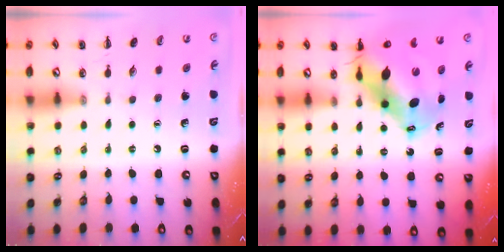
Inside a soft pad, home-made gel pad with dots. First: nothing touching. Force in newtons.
{"total": 13.0, "press": 12.5, "slide": 3.4}